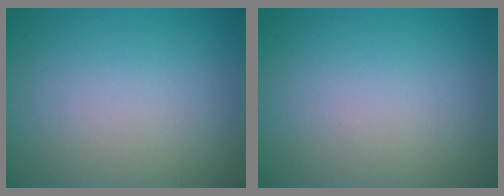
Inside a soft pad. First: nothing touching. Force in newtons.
{"total": 0.0}